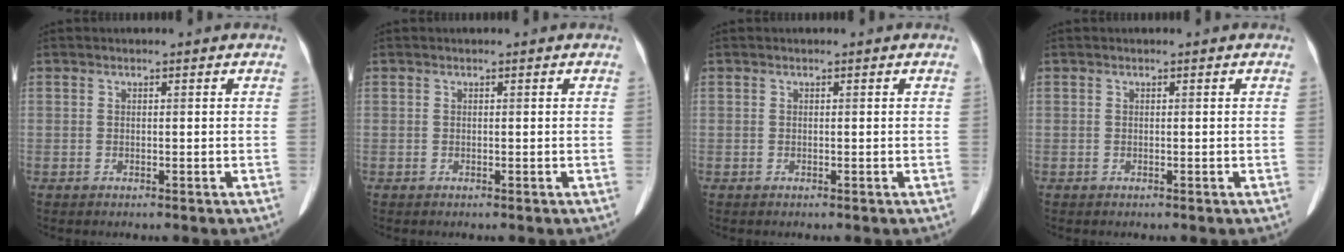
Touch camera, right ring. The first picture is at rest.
{"total": 0.0}
{"total": 0.0}
{"total": 0.0}